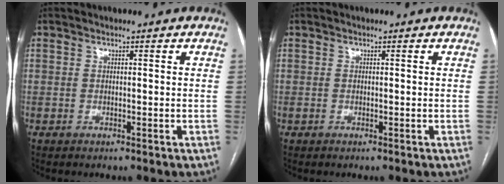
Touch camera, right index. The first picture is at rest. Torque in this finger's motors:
{"motor_torque": [0.00, 0.05, 0.01, -0.01]}